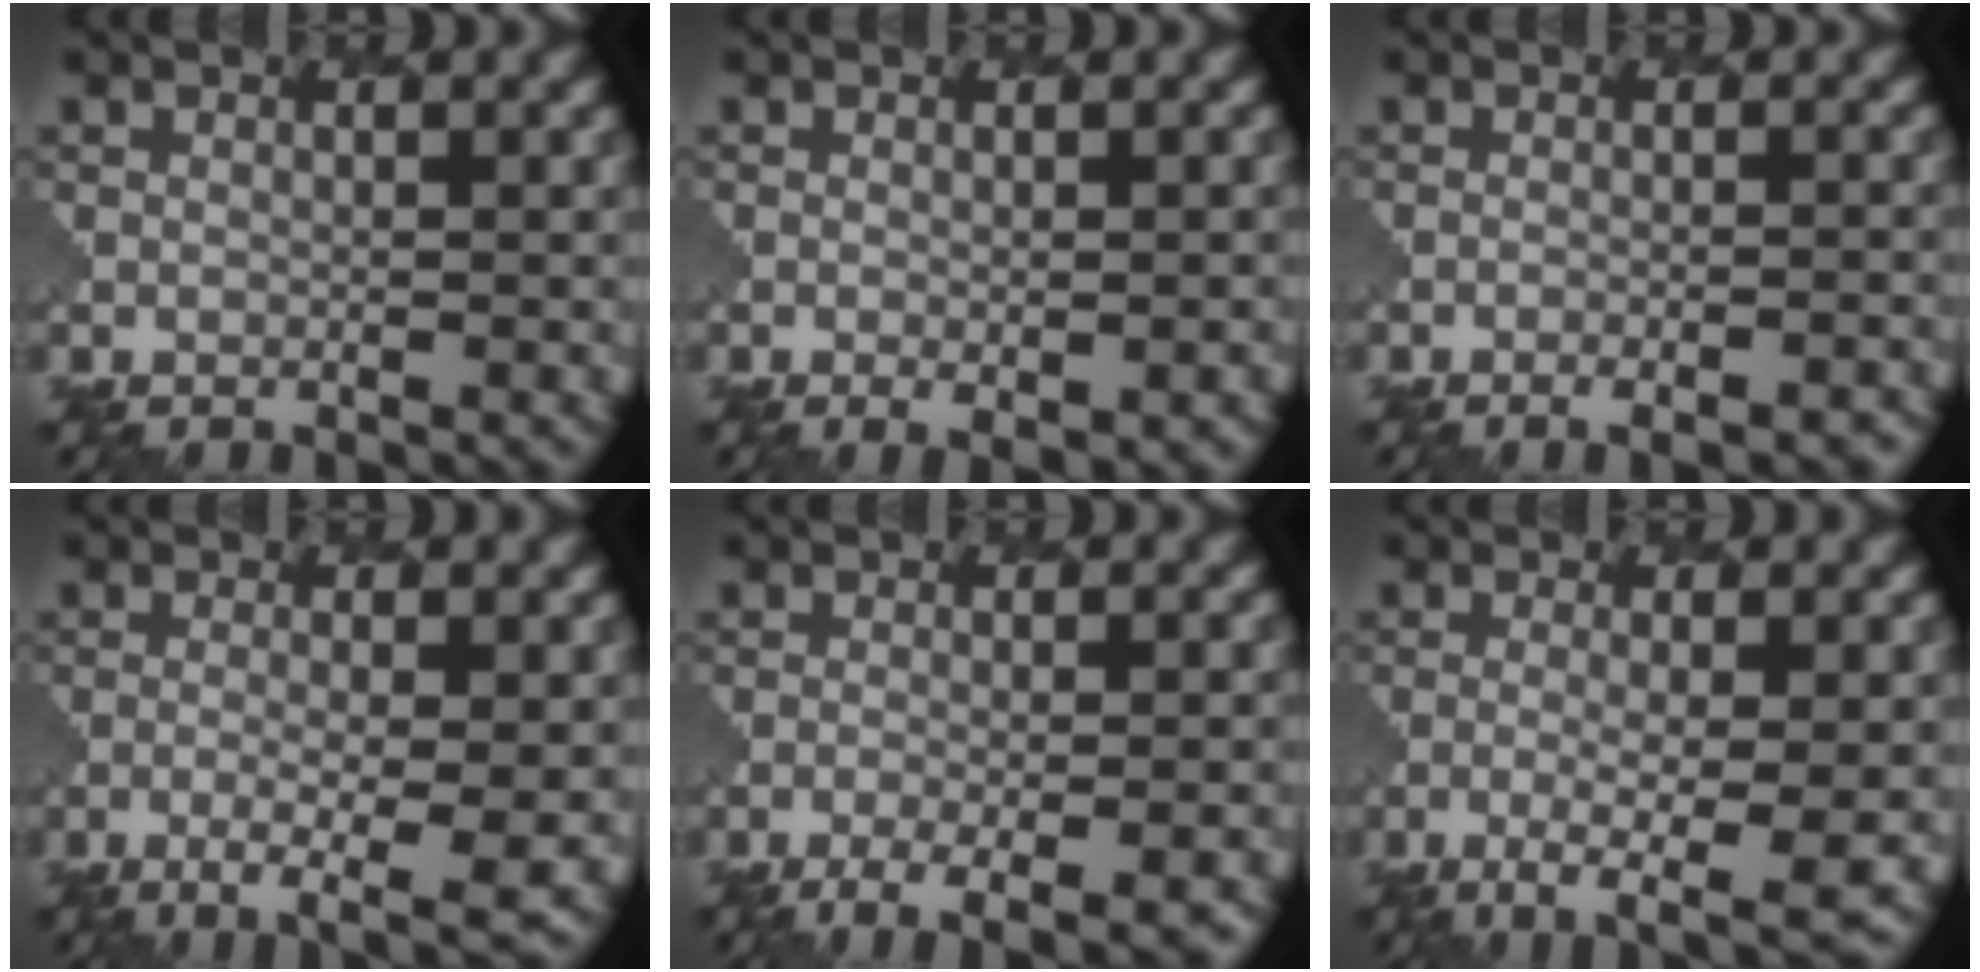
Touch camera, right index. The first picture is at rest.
{"total": 2.7, "force": [-1.0, 0.8, 2.4], "torque": [-0.033, -0.008, -0.006]}
{"total": 4.1, "force": [-2.8, 1.5, 2.6], "torque": [-0.011, 0.010, -0.029]}
{"total": 4.5, "force": [-1.6, 1.0, 4.1], "torque": [-0.069, -0.006, -0.027]}
{"total": 5.4, "force": [-3.2, 1.5, 4.1], "torque": [-0.052, -0.004, -0.044]}
{"total": 4.7, "force": [-2.0, 0.9, 4.1], "torque": [-0.068, -0.005, -0.037]}